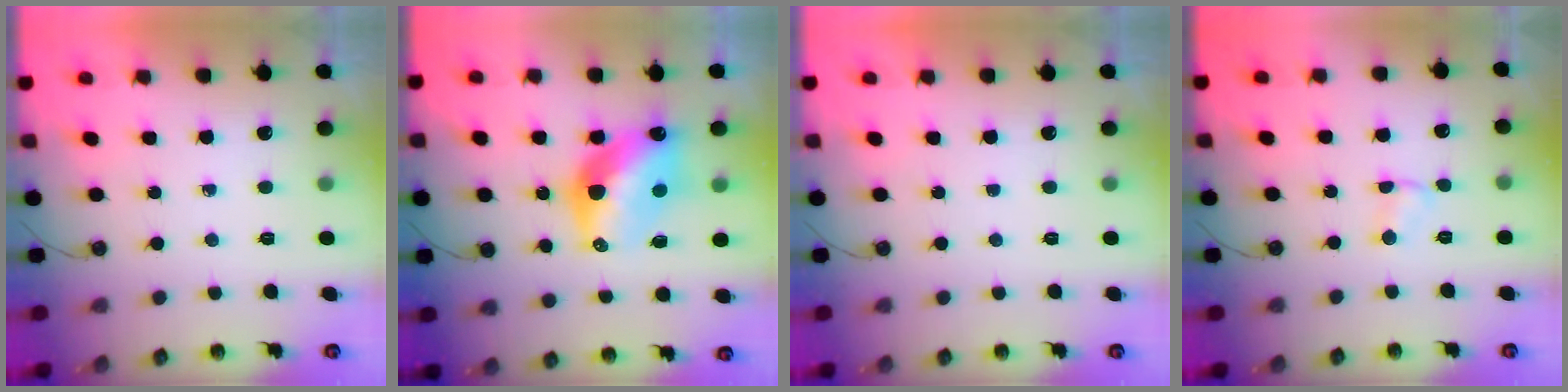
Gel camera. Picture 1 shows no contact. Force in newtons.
{"total": 13.3, "press": 13.3, "slide": 0.9}
{"total": 0.0}
{"total": 3.6, "press": 3.5, "slide": 0.3}